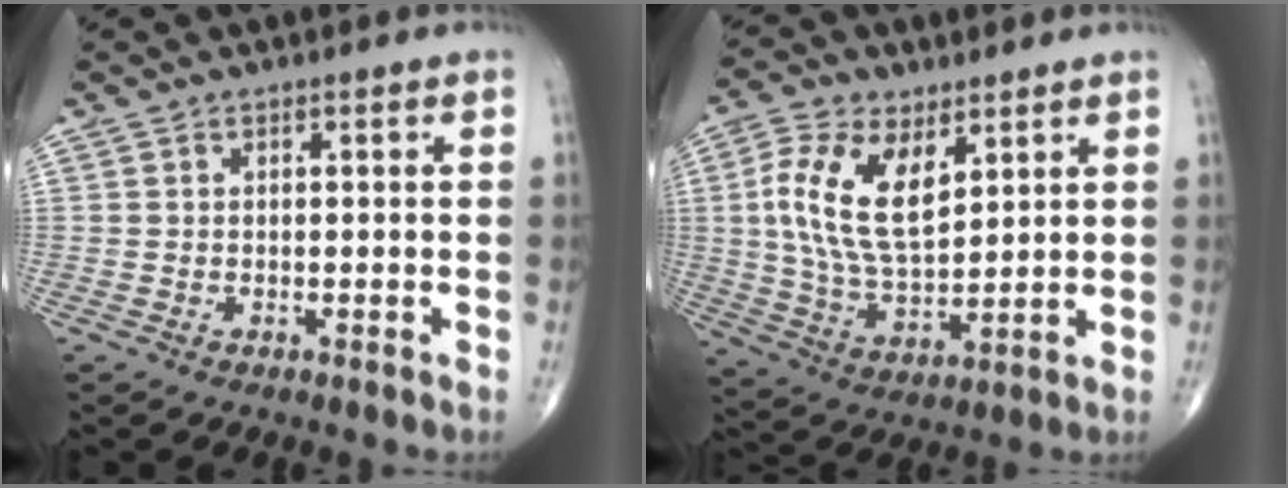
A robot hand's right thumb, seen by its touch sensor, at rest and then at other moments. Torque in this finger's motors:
{"motor_torque": [1.61, 1.74, 0.26, 0.10, 0.19]}